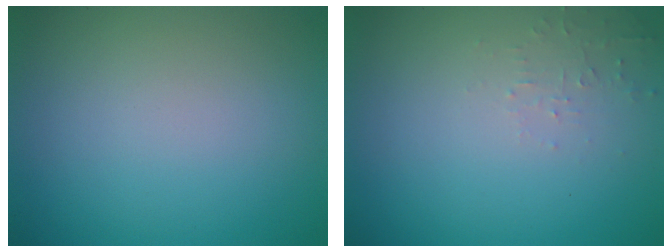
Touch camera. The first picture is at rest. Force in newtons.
{"total": 1.2, "press": 1.2, "slide": 0.3}